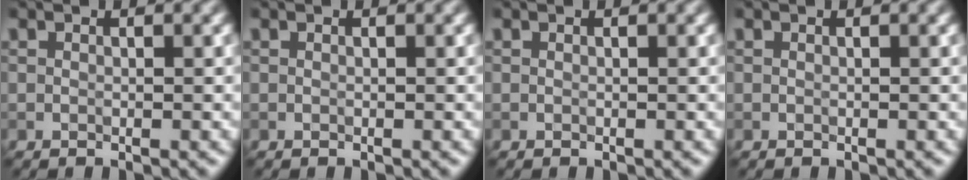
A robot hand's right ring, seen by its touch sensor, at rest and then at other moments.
{"total": 0.0}
{"total": 0.0}
{"total": 0.0}